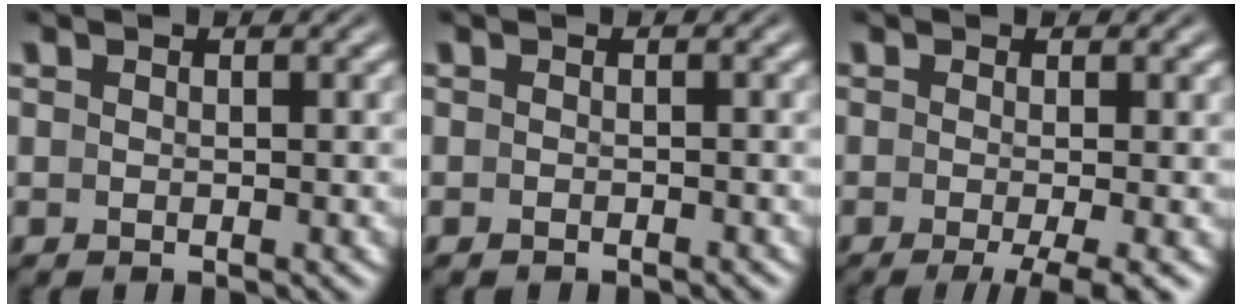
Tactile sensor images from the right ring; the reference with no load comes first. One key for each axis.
{"total": 0.9, "fx": -0.9, "fy": -0.2, "fz": 0.0, "tx": -0.001, "ty": -0.006, "tz": -0.012}
{"total": 5.1, "fx": -3.4, "fy": 1.1, "fz": 3.7, "tx": -0.051, "ty": -0.020, "tz": -0.039}